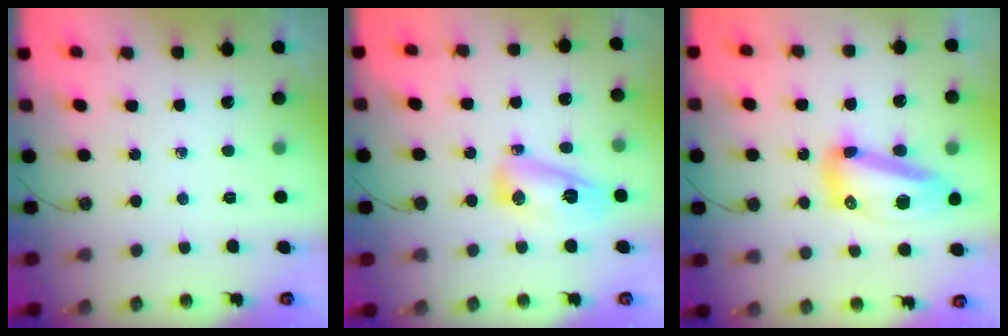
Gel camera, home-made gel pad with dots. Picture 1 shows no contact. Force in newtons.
{"total": 10.1, "press": 10.1, "slide": 0.8}
{"total": 14.7, "press": 14.6, "slide": 1.6}